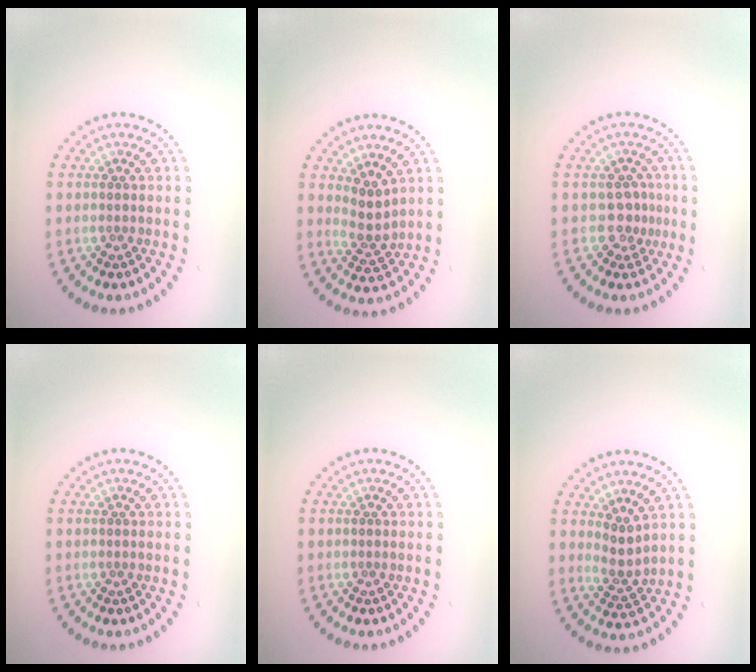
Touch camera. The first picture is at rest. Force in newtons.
{"total": 2.3, "press": 1.7, "slide": 1.5}
{"total": 1.9, "press": 1.4, "slide": 1.2}
{"total": 0.0}
{"total": 0.0}
{"total": 2.2, "press": 1.7, "slide": 1.4}